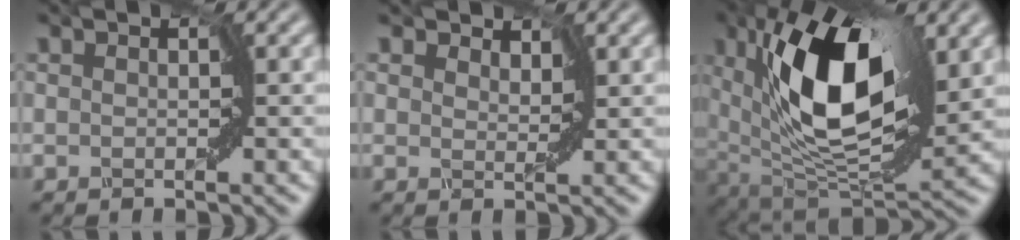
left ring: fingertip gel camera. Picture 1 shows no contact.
{"total": 2.3, "force": [1.9, 1.0, 0.8], "torque": [-0.022, 0.002, 0.018]}
{"total": 11.5, "force": [3.0, 4.9, 10.0], "torque": [-0.175, 0.002, 0.052]}